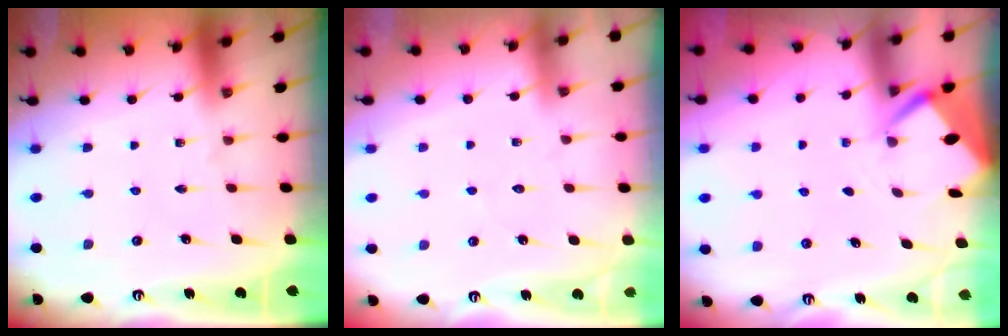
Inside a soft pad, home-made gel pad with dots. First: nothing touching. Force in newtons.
{"total": 2.9, "press": 2.9, "slide": 0.3}
{"total": 2.7, "press": 2.7, "slide": 0.3}